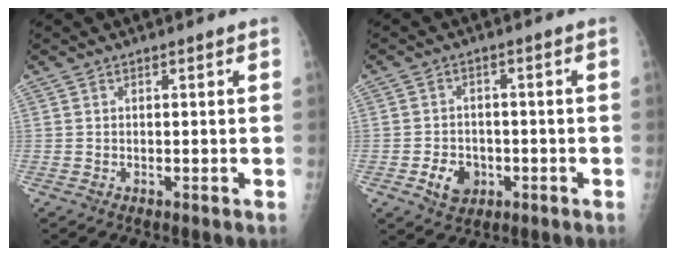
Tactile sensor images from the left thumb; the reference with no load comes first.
{"total": 5.6, "force": [-2.0, 4.3, 2.9], "torque": [-0.032, 0.011, -0.027]}